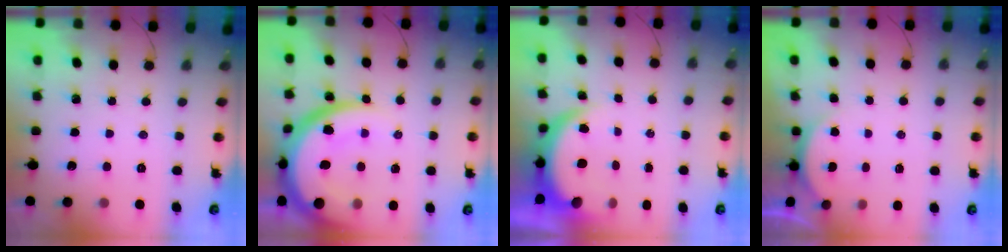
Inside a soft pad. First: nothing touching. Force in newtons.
{"total": 20.1, "press": 20.0, "slide": 1.8}
{"total": 5.8, "press": 5.7, "slide": 0.8}
{"total": 2.3, "press": 2.2, "slide": 0.6}